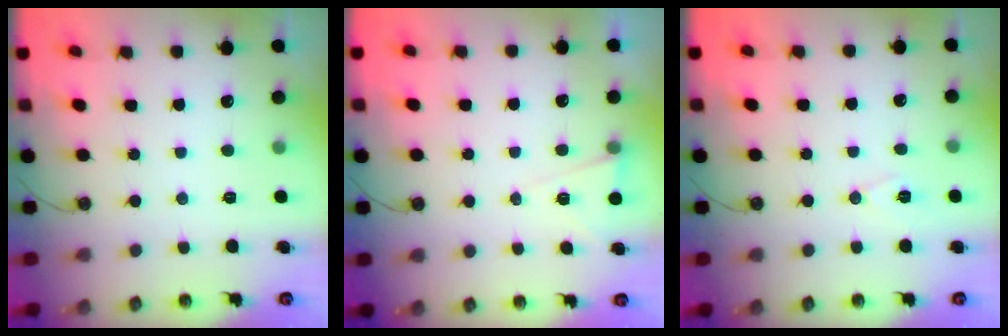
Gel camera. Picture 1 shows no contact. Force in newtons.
{"total": 6.8, "press": 5.3, "slide": 4.2}
{"total": 7.4, "press": 6.0, "slide": 4.5}